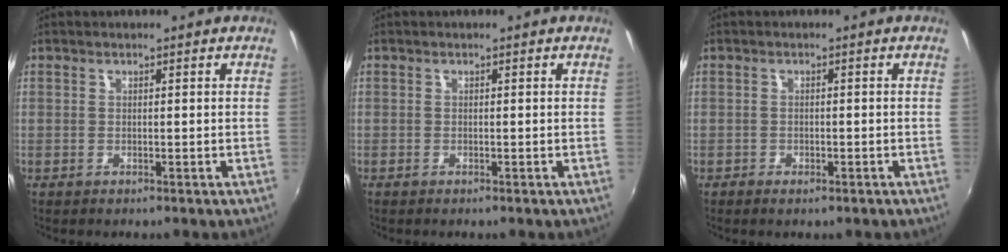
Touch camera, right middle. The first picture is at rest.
{"total": 0.5, "force": [-0.5, 0.1, 0.2], "torque": [-0.004, -0.004, -0.011]}
{"total": 1.5, "force": [-0.8, 0.9, 0.9], "torque": [-0.019, -0.006, -0.014]}